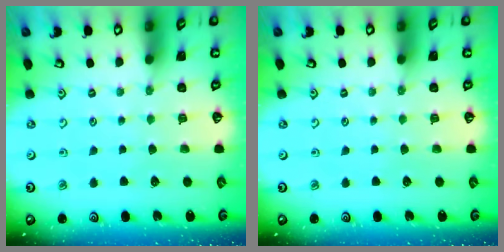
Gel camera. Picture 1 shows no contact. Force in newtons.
{"total": 0.0}